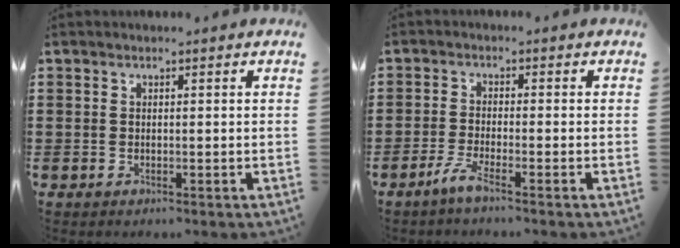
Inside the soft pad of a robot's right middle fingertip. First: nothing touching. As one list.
[{"total": 3.6, "force": [-2.6, 0.1, 2.5], "torque": [-0.061, -0.011, -0.053]}]